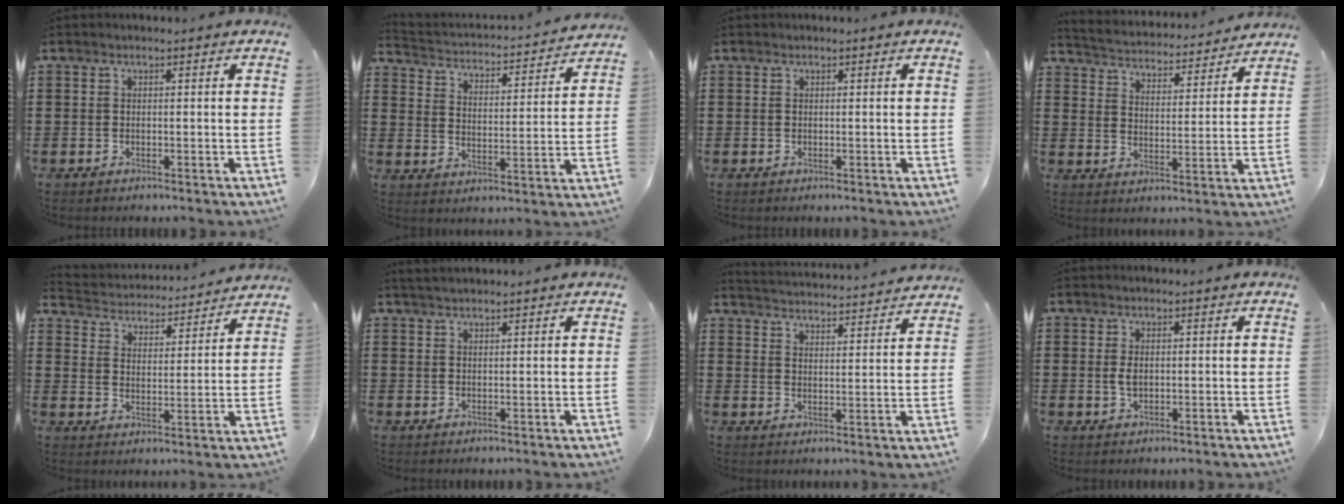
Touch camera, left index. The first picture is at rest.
{"total": 2.3, "force": [2.2, 0.0, 0.2], "torque": [-0.023, -0.031, 0.028]}
{"total": 0.0}
{"total": 3.5, "force": [3.5, -0.2, -0.2], "torque": [-0.021, -0.036, 0.052]}
{"total": 3.6, "force": [3.6, 0.1, -0.2], "torque": [-0.021, -0.034, 0.056]}
{"total": 1.4, "force": [1.3, 0.0, 0.4], "torque": [-0.009, 0.001, 0.025]}
{"total": 3.5, "force": [3.4, -0.7, -0.1], "torque": [-0.016, -0.033, 0.055]}
{"total": 2.0, "force": [0.2, 0.9, 1.8], "torque": [-0.044, 0.000, 0.000]}